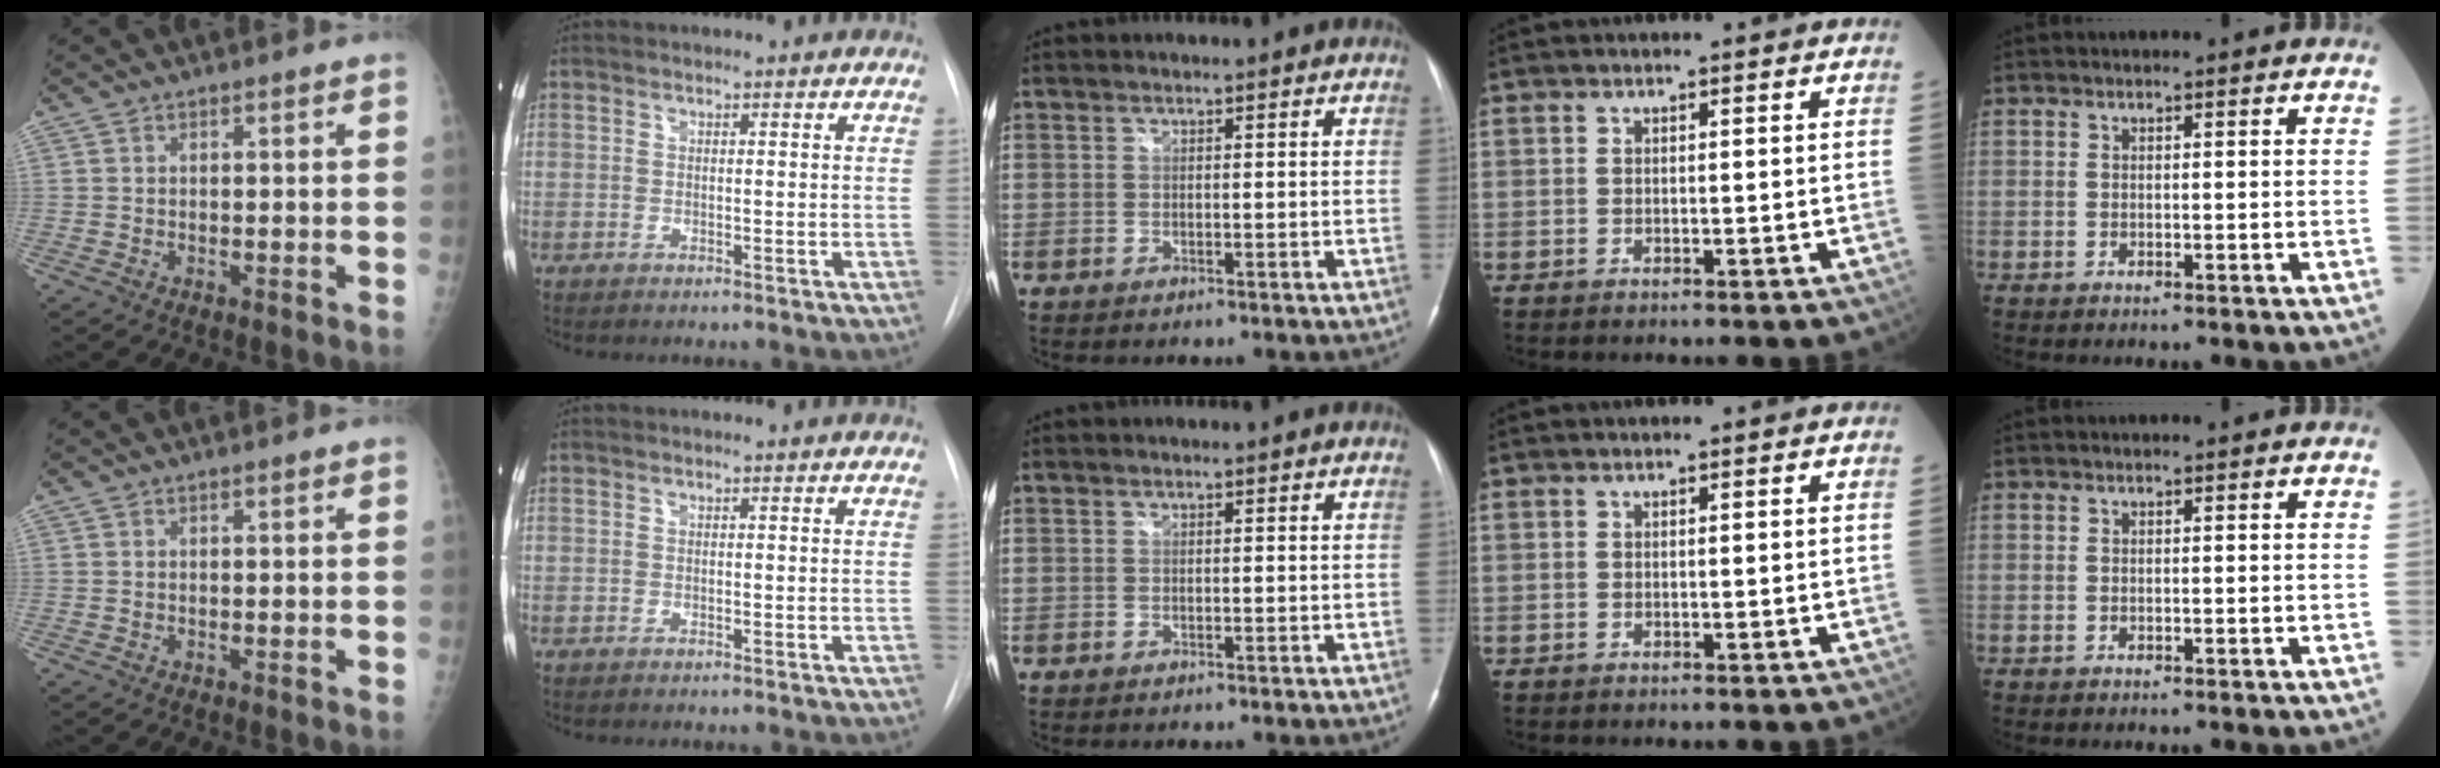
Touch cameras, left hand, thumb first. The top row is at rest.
{}